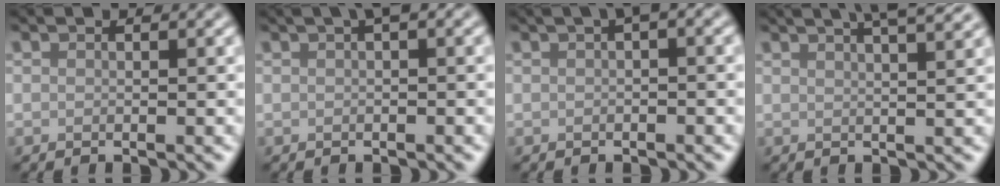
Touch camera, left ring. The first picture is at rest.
{"total": 1.7, "force": [0.7, 0.2, 1.5], "torque": [-0.021, 0.012, 0.012]}
{"total": 2.0, "force": [0.7, 0.3, 1.8], "torque": [-0.021, 0.013, 0.011]}
{"total": 7.1, "force": [4.8, 2.6, 4.6], "torque": [-0.029, 0.047, 0.036]}